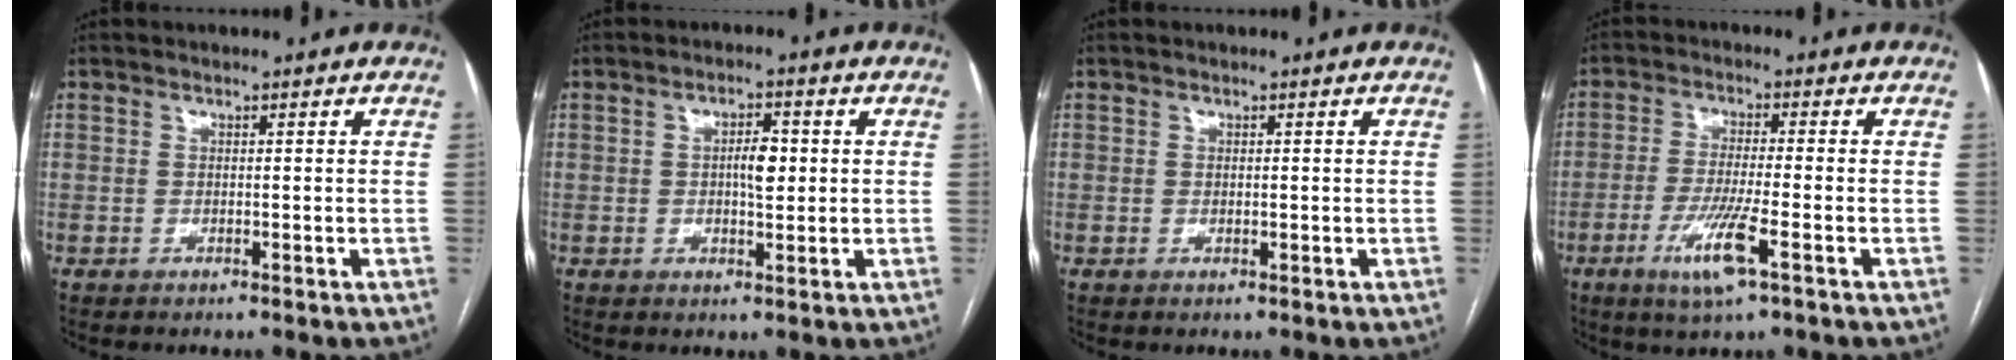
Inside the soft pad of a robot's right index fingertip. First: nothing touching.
{"total": 4.0, "force": [0.4, 1.4, 3.7], "torque": [-0.063, 0.005, 0.008]}
{"total": 0.6, "force": [0.0, 0.2, 0.6], "torque": [-0.010, -0.001, 0.004]}
{"total": 7.6, "force": [-3.5, 0.1, 6.8], "torque": [-0.132, -0.018, -0.063]}